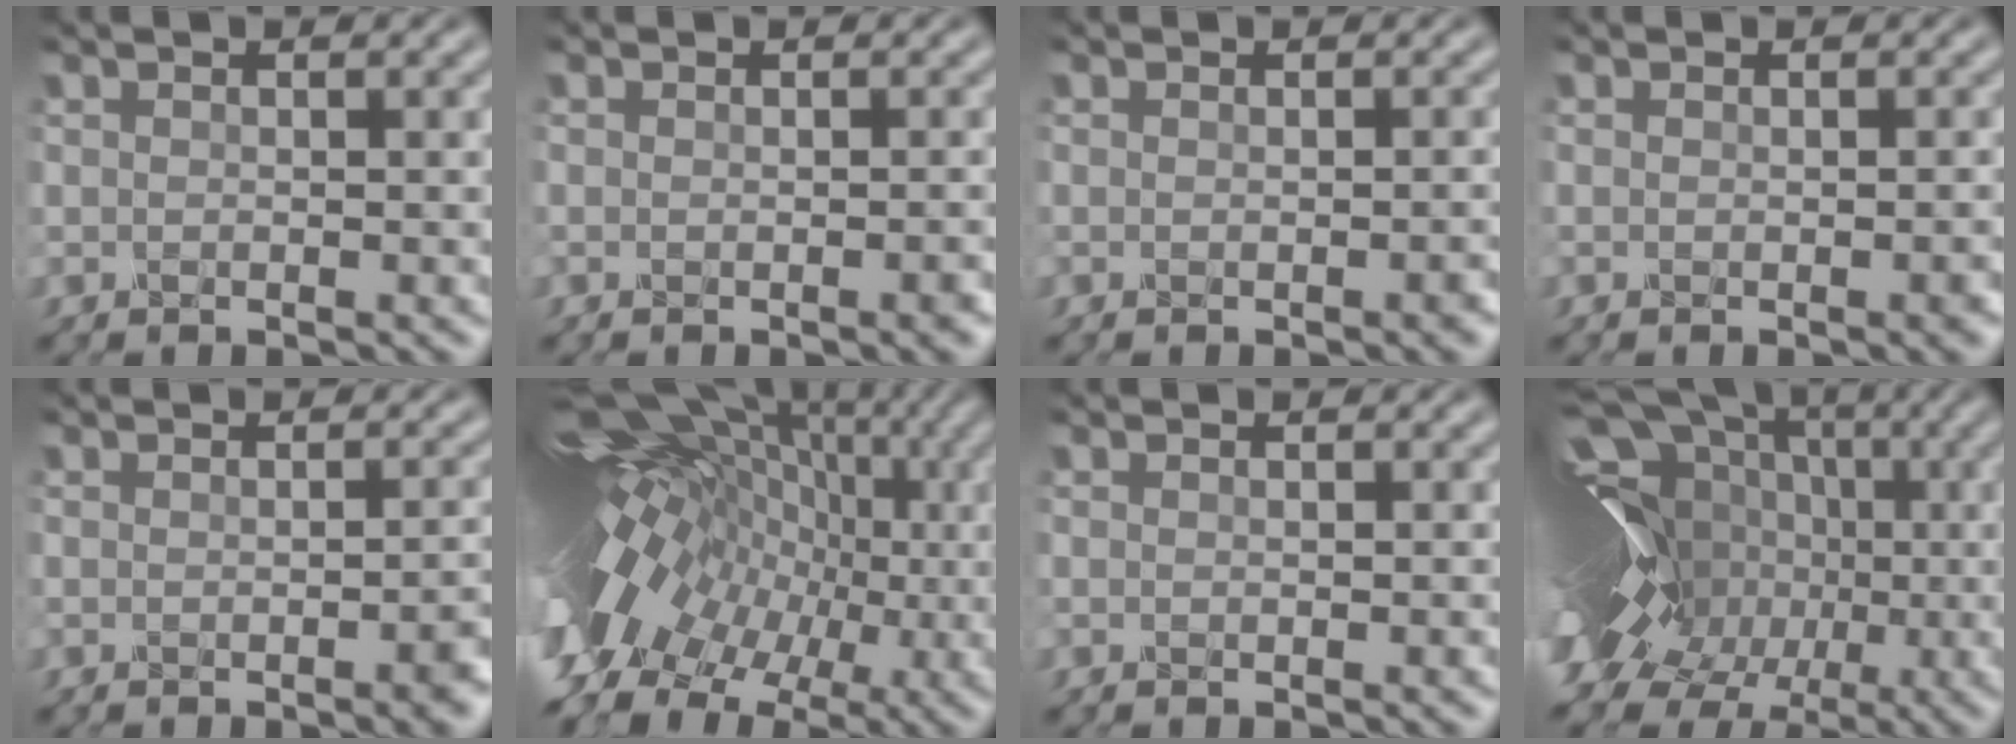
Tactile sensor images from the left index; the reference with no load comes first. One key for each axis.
{"total": 1.6, "fx": -0.6, "fy": 0.7, "fz": 1.3, "tx": -0.005, "ty": 0.005, "tz": -0.007}
{"total": 1.3, "fx": -0.6, "fy": 0.5, "fz": 1.1, "tx": -0.006, "ty": 0.001, "tz": -0.004}
{"total": 1.6, "fx": -0.5, "fy": 0.6, "fz": 1.4, "tx": -0.009, "ty": 0.001, "tz": -0.005}
{"total": 2.6, "fx": -1.1, "fy": 0.9, "fz": 2.3, "tx": -0.020, "ty": 0.001, "tz": -0.014}
{"total": 13.8, "fx": 0.1, "fy": 9.4, "fz": 10.2, "tx": -0.182, "ty": 0.023, "tz": 0.003}
{"total": 0.0}
{"total": 19.3, "fx": -0.8, "fy": 15.0, "fz": 12.1, "tx": -0.220, "ty": 0.031, "tz": -0.053}